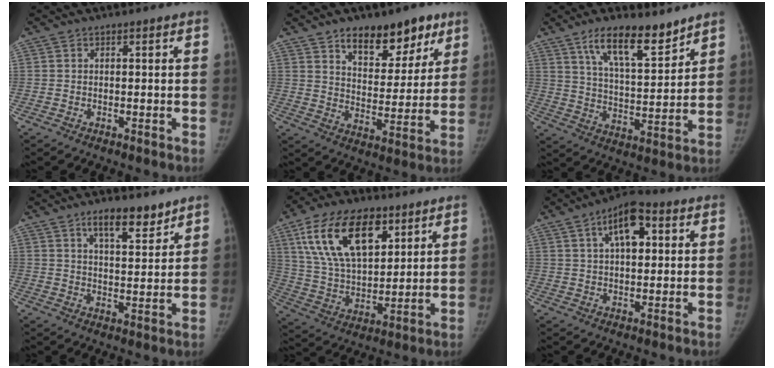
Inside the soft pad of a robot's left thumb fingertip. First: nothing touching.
{"total": 14.9, "force": [9.6, 7.9, 8.1], "torque": [-0.057, -0.051, 0.146]}
{"total": 13.0, "force": [9.1, 4.2, 8.3], "torque": [-0.117, -0.059, 0.164]}
{"total": 7.9, "force": [5.6, 2.7, 4.8], "torque": [-0.055, -0.039, 0.091]}
{"total": 20.3, "force": [9.6, 10.8, 14.3], "torque": [-0.233, -0.028, 0.179]}
{"total": 10.0, "force": [3.5, 4.9, 8.0], "torque": [-0.113, 0.007, 0.051]}